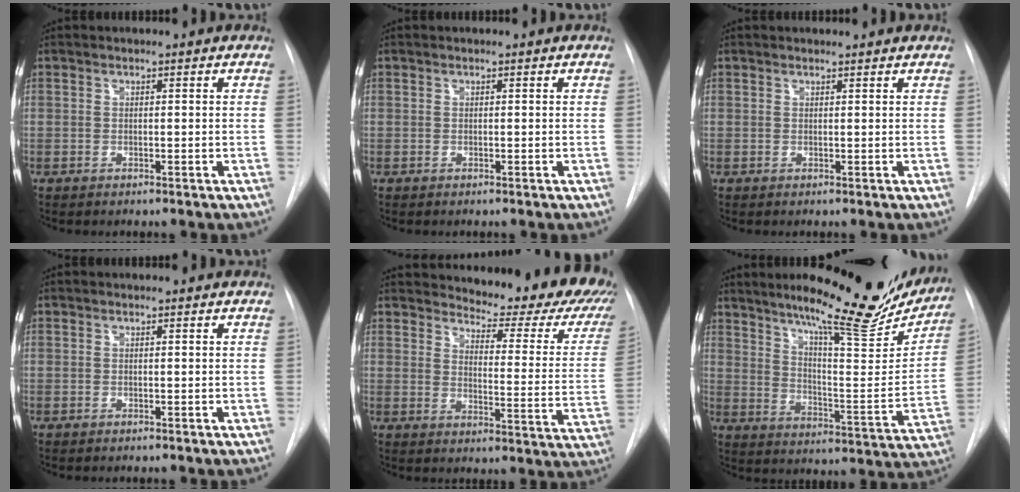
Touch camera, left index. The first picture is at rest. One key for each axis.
{"total": 0.0}
{"total": 2.6, "fx": 2.6, "fy": 0.3, "fz": 0.4, "tx": -0.010, "ty": 0.014, "tz": 0.027}
{"total": 0.0}
{"total": 22.4, "fx": 20.2, "fy": 4.5, "fz": 8.4, "tx": -0.106, "ty": -0.099, "tz": 0.223}
{"total": 22.0, "fx": 18.0, "fy": 3.4, "fz": 12.1, "tx": -0.176, "ty": -0.036, "tz": 0.245}